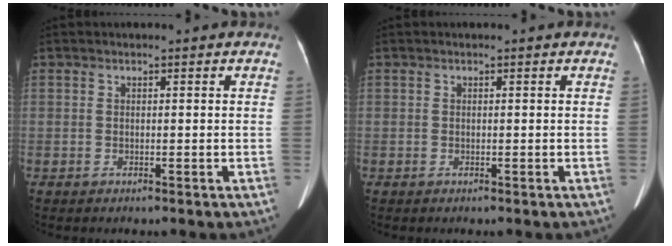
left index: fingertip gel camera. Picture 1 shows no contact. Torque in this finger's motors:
{"motor_torque": [-0.01, 0.01, 0.00, 0.01]}